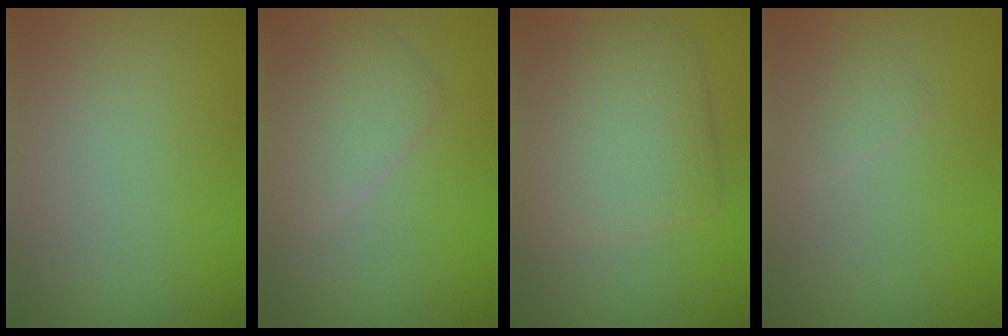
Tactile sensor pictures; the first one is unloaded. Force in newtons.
{"total": 2.9, "press": 2.9, "slide": 0.1}
{"total": 5.9, "press": 5.9, "slide": 0.2}
{"total": 1.0, "press": 1.0, "slide": 0.0}